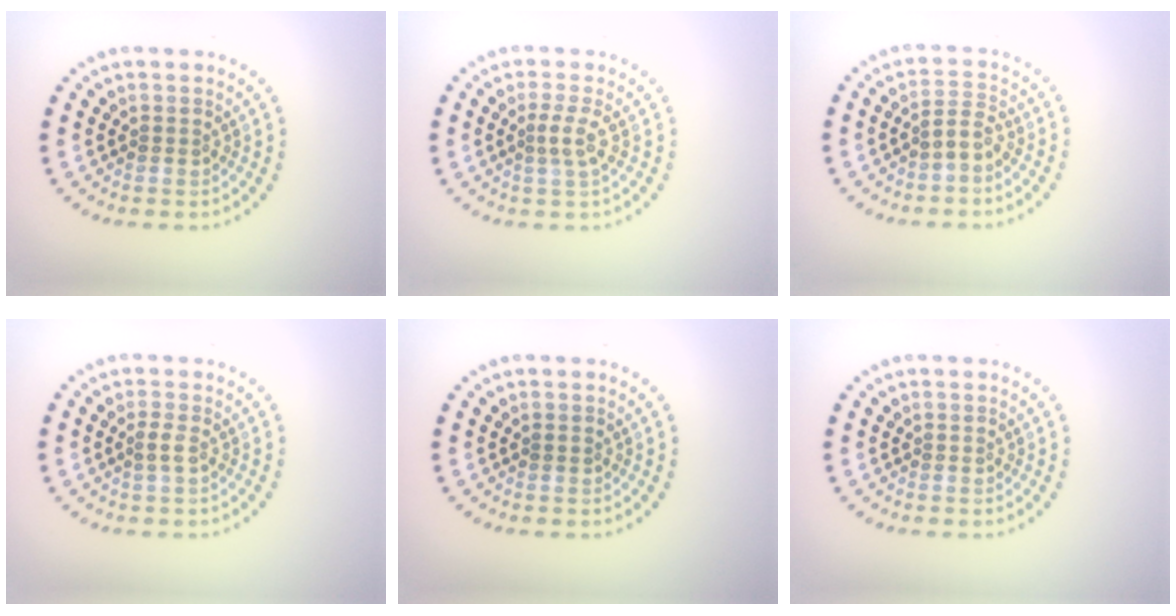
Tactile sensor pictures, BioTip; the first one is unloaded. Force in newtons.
{"total": 1.8, "press": 1.3, "slide": 1.1}
{"total": 1.6, "press": 1.3, "slide": 1.1}
{"total": 0.9, "press": 0.8, "slide": 0.3}
{"total": 0.5, "press": 0.5, "slide": 0.1}
{"total": 0.0}